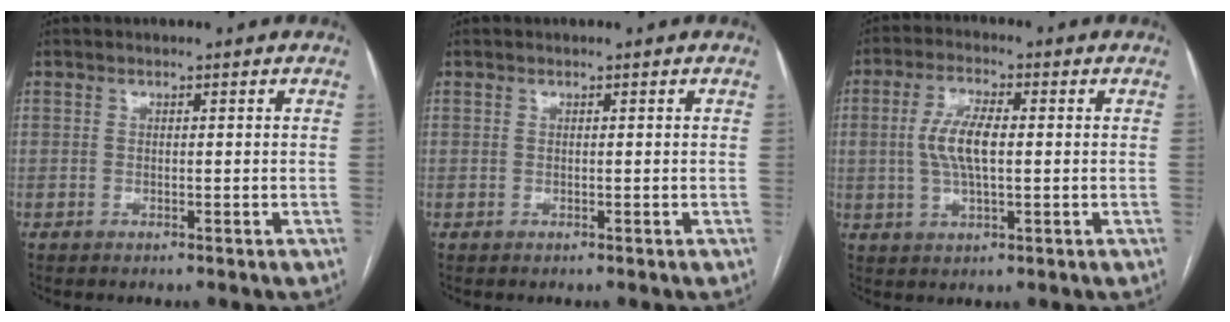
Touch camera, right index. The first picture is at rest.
{"total": 0.0}
{"total": 6.9, "force": [0.3, 2.2, 6.6], "torque": [-0.139, 0.007, 0.008]}